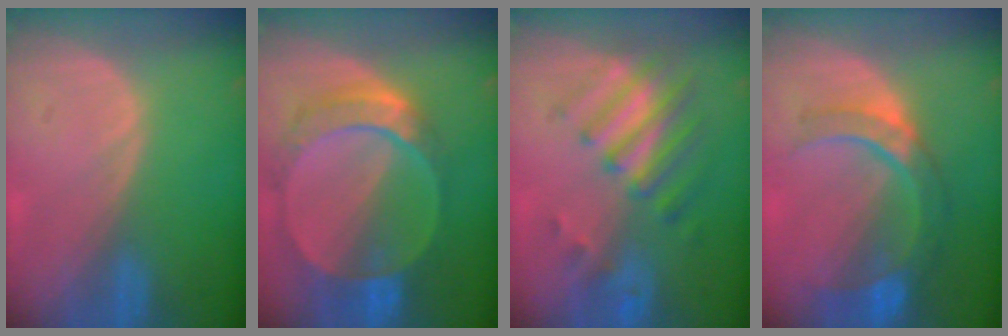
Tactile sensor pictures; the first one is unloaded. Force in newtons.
{"total": 9.6, "press": 8.3, "slide": 4.9}
{"total": 7.9, "press": 7.1, "slide": 3.6}
{"total": 9.1, "press": 7.9, "slide": 4.5}